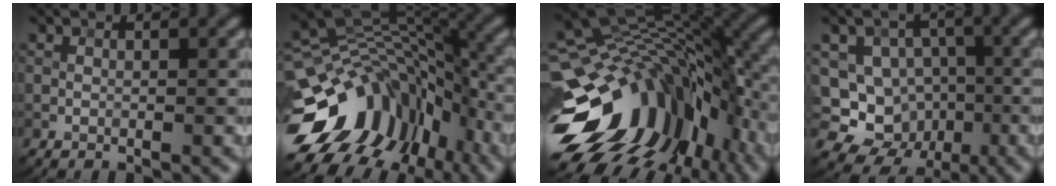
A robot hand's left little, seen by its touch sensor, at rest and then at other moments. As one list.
[{"total": 13.6, "force": [-6.4, 9.1, 7.7], "torque": [-0.144, 0.010, -0.107]}, {"total": 14.5, "force": [-4.1, 9.6, 10.1], "torque": [-0.182, 0.001, -0.076]}, {"total": 9.8, "force": [-3.6, 8.6, 3.1], "torque": [-0.038, 0.009, -0.068]}]